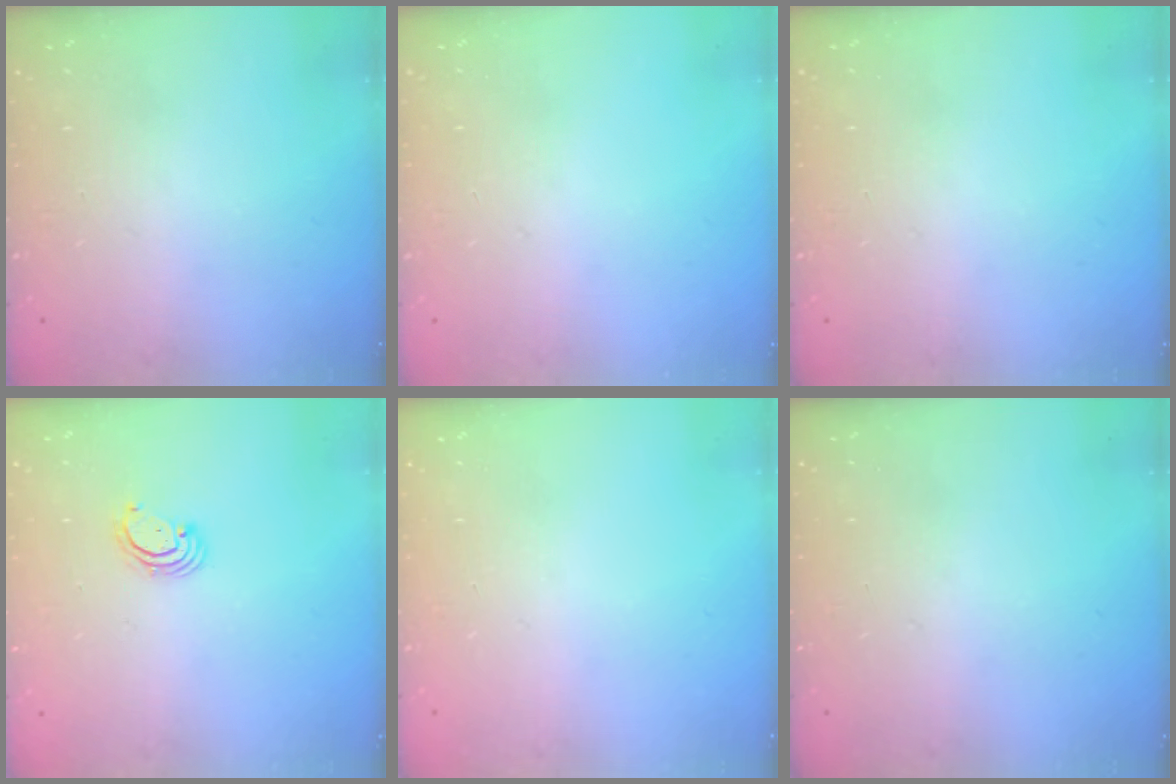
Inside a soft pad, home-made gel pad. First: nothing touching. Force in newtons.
{"total": 0.0}
{"total": 0.0}
{"total": 2.5, "press": 2.5, "slide": 0.3}
{"total": 0.0}
{"total": 0.0}